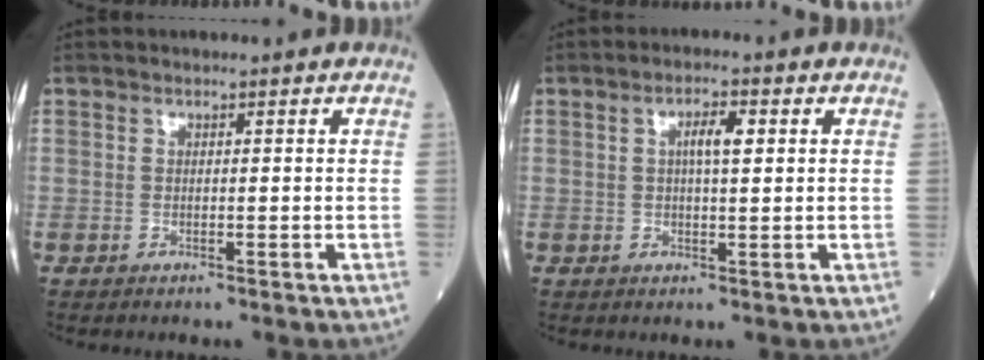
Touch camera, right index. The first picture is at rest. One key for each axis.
{"total": 3.6, "fx": 0.9, "fy": 0.9, "fz": 3.3, "tx": -0.059, "ty": 0.006, "tz": 0.014}